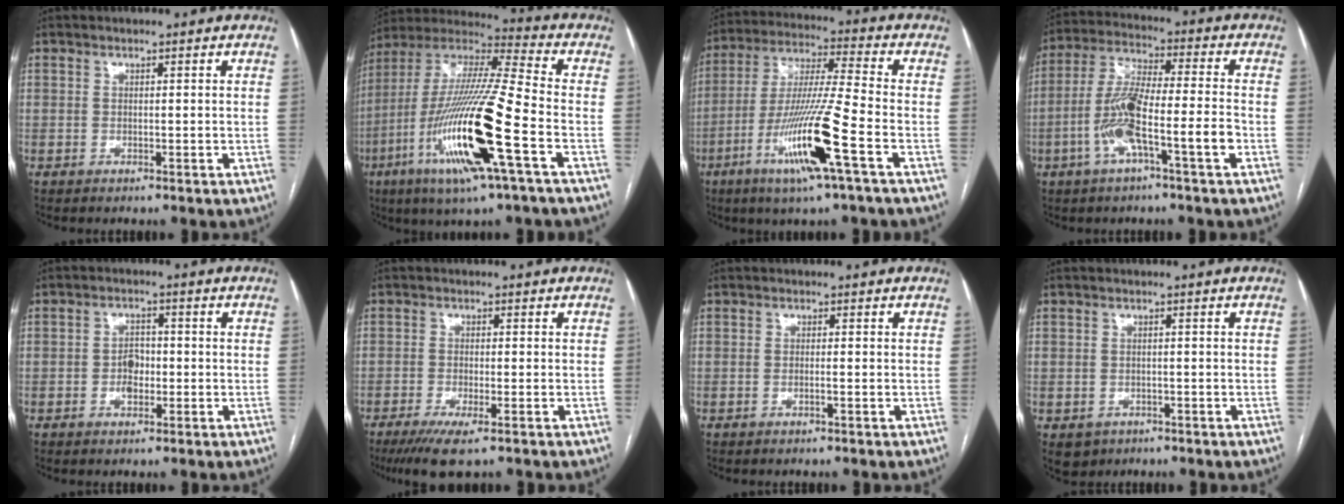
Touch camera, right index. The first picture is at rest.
{"total": 22.6, "force": [-7.6, 1.4, 21.2], "torque": [-0.448, -0.030, -0.148]}
{"total": 15.5, "force": [-6.4, -0.6, 14.1], "torque": [-0.287, -0.018, -0.123]}
{"total": 11.3, "force": [-4.1, 0.8, 10.5], "torque": [-0.214, 0.012, -0.080]}
{"total": 3.3, "force": [-0.8, 2.1, 2.4], "torque": [-0.040, 0.005, -0.014]}
{"total": 5.7, "force": [-3.7, 0.7, 4.2], "torque": [-0.075, -0.015, -0.061]}
{"total": 0.9, "force": [-0.4, -0.1, 0.8], "torque": [-0.017, 0.000, -0.006]}
{"total": 3.6, "force": [-1.7, 3.2, 0.5], "torque": [-0.004, 0.002, -0.021]}